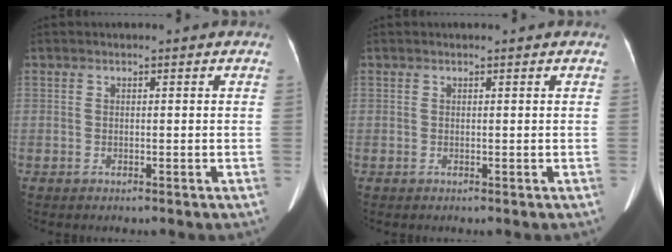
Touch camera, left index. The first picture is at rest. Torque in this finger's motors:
{"motor_torque": [0.12, -0.06, 0.06, 0.00]}